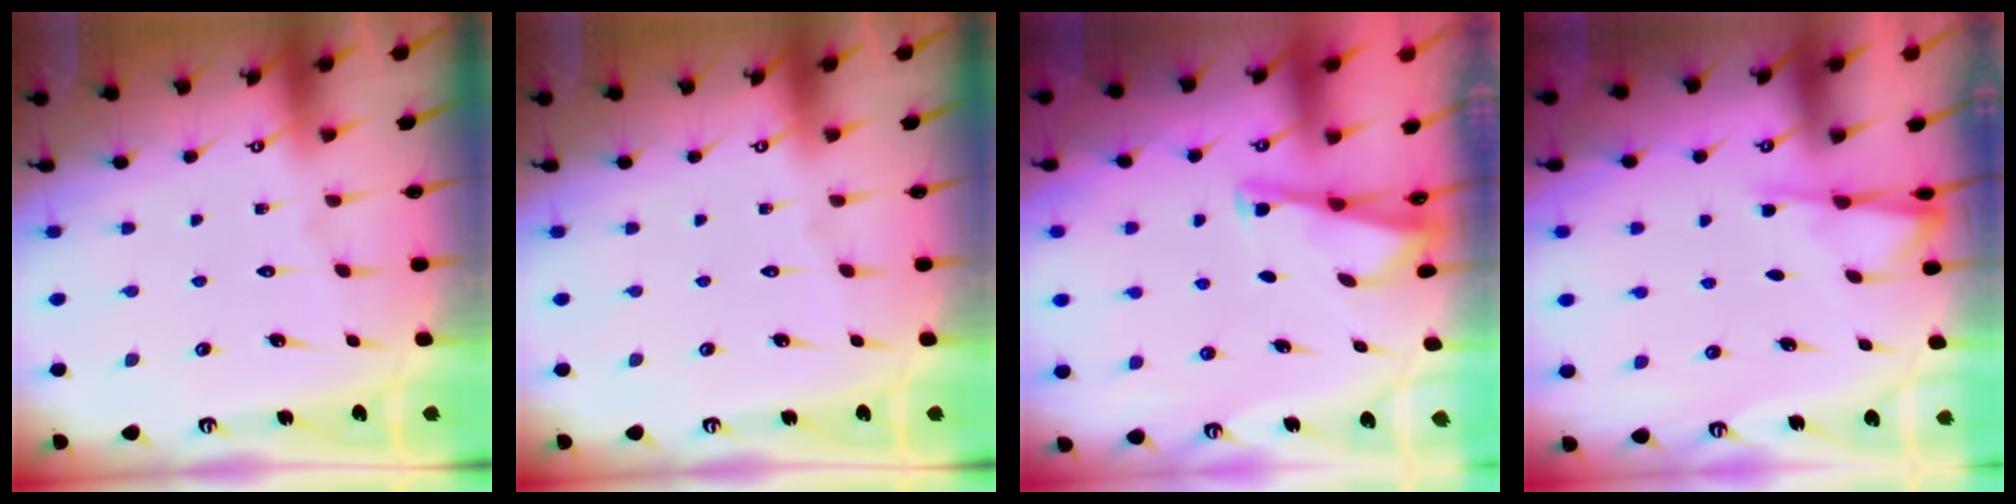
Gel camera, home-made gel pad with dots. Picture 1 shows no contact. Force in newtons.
{"total": 0.0}
{"total": 2.9, "press": 2.9, "slide": 0.3}
{"total": 2.9, "press": 2.9, "slide": 0.5}